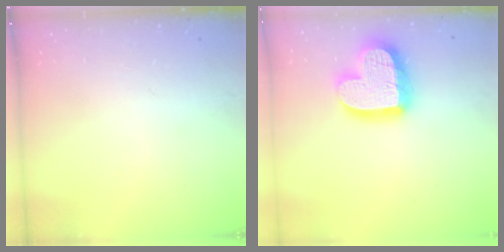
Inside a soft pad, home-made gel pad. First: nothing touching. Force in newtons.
{"total": 17.7, "press": 17.7, "slide": 1.5}